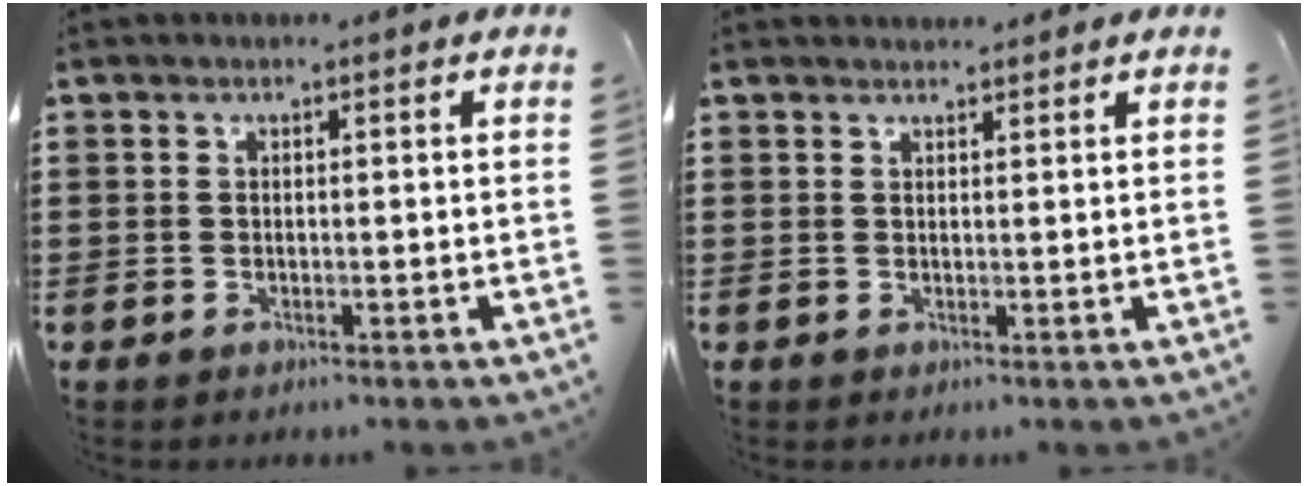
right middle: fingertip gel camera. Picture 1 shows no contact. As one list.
[{"total": 1.4, "force": [1.4, 0.2, 0.0], "torque": [0.005, -0.001, 0.024]}]